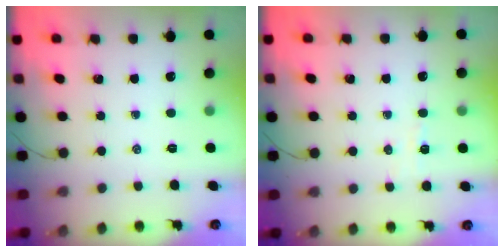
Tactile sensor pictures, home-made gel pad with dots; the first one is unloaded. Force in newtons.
{"total": 2.8, "press": 2.7, "slide": 0.7}